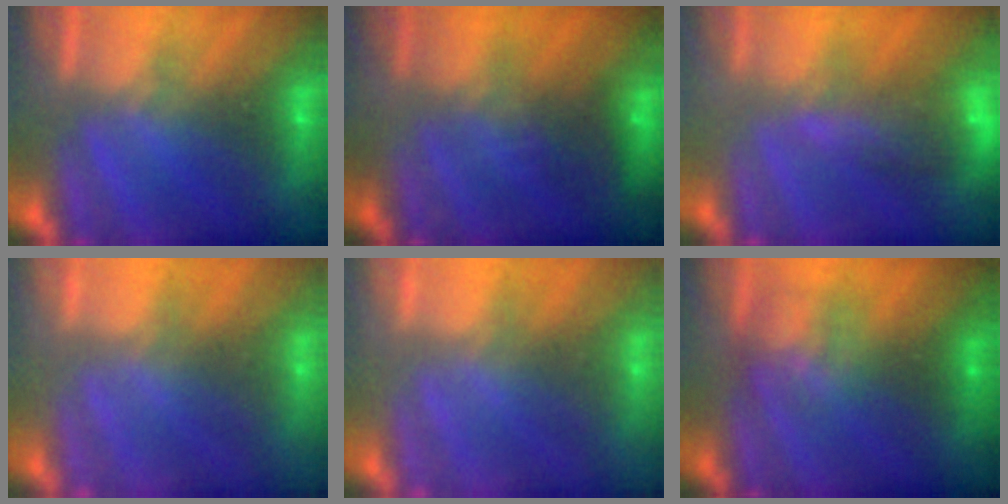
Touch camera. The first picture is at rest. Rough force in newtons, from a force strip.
{"total": 4.2}
{"total": 8.7}
{"total": 2.3}
{"total": 2.3}
{"total": 2.6}